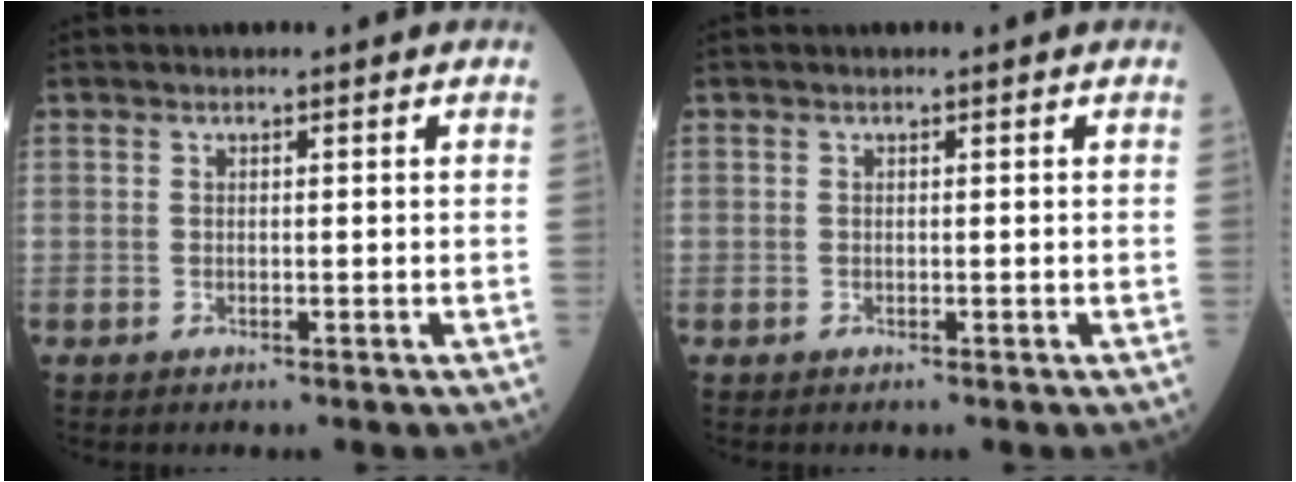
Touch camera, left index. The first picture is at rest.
{"total": 0.0}